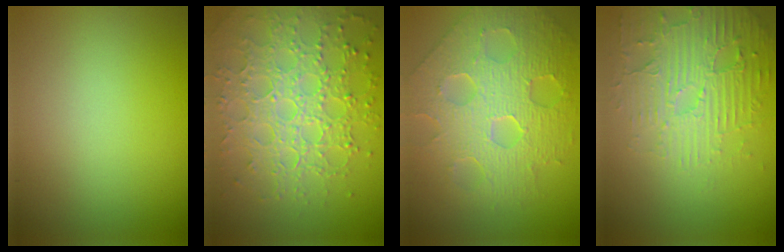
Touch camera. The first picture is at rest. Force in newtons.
{"total": 7.7, "press": 5.4, "slide": 5.4}
{"total": 9.0, "press": 6.5, "slide": 6.3}
{"total": 5.3, "press": 3.8, "slide": 3.7}